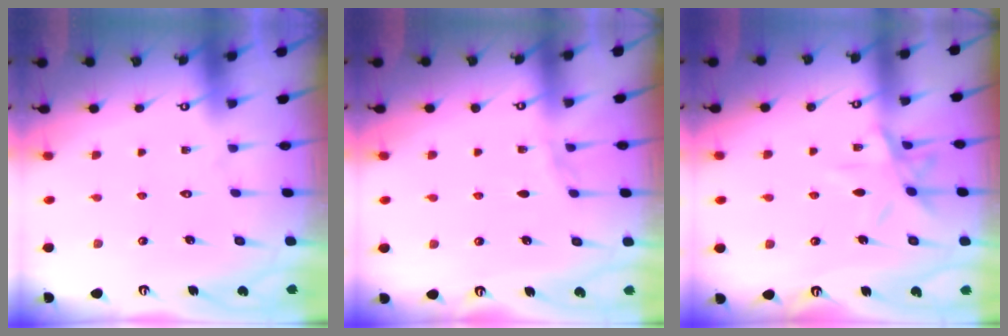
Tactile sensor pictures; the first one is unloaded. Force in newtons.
{"total": 5.0, "press": 4.2, "slide": 2.7}
{"total": 8.9, "press": 8.9, "slide": 0.7}